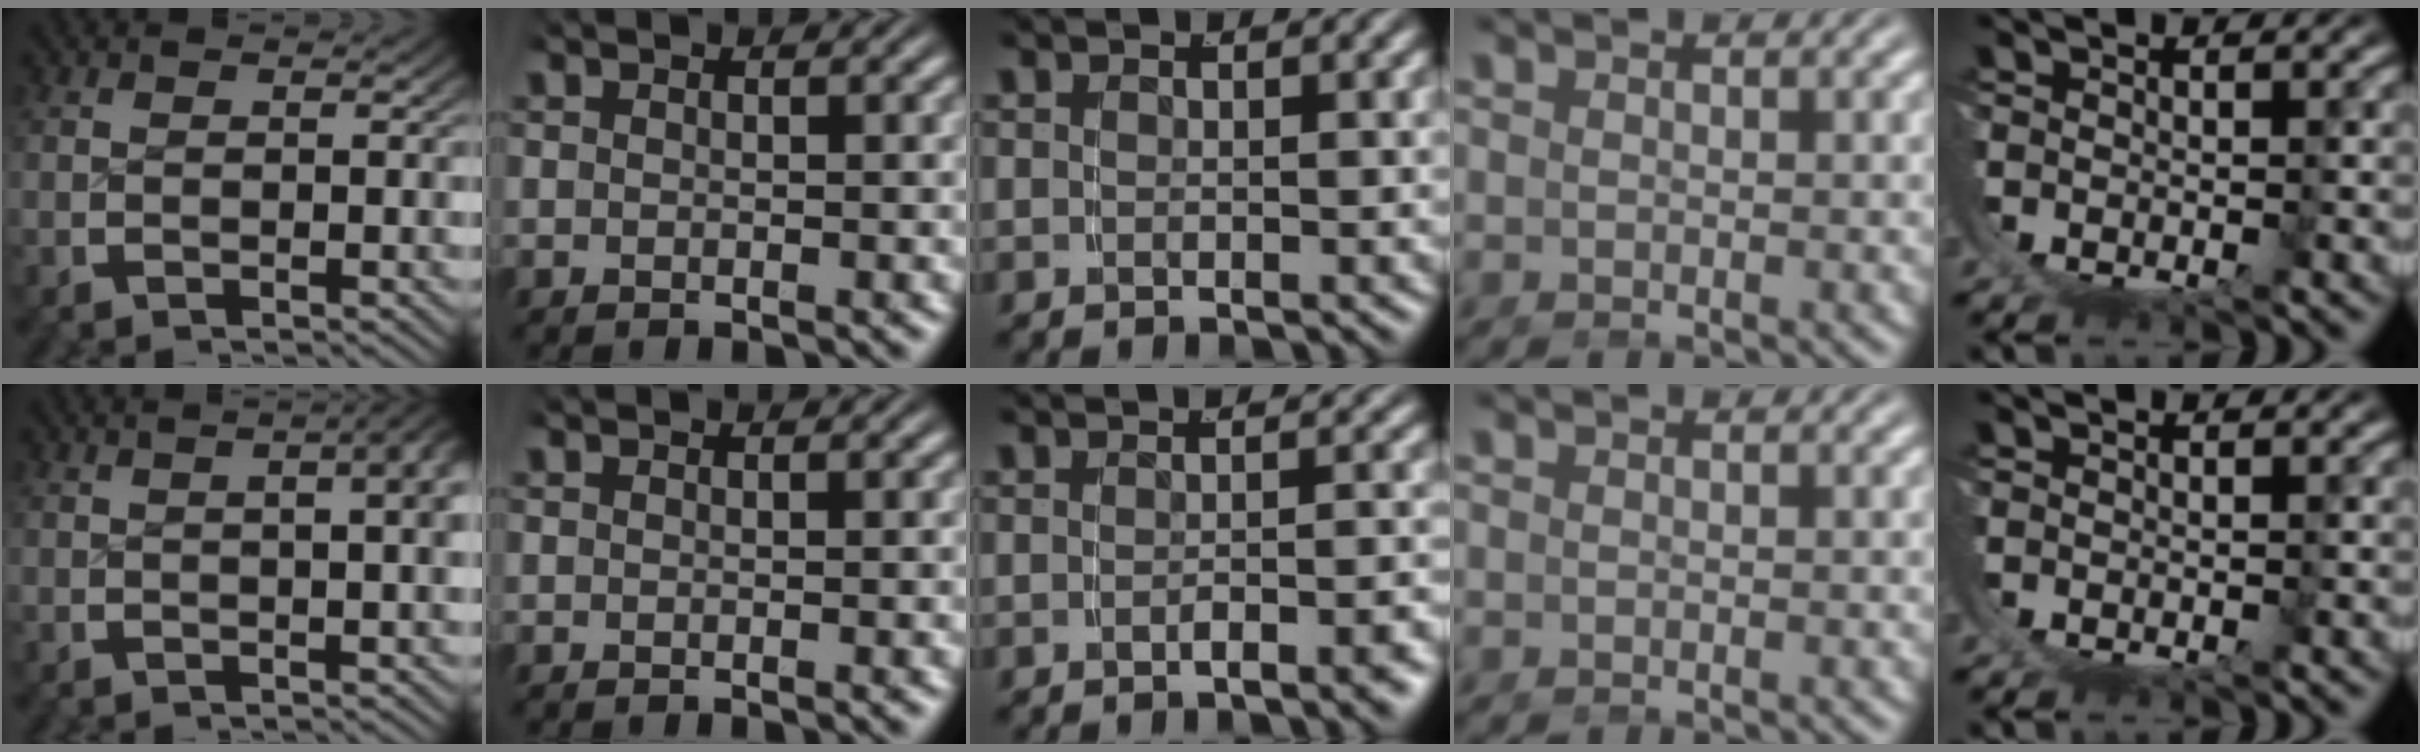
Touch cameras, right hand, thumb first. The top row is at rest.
{"thumb": {"total": 7.2, "force": [2.0, 3.6, 5.9], "torque": [-0.046, 0.030, 0.011]}, "middle": {"total": 1.9, "force": [-1.5, -0.4, 1.1], "torque": [-0.013, 0.011, -0.027]}}